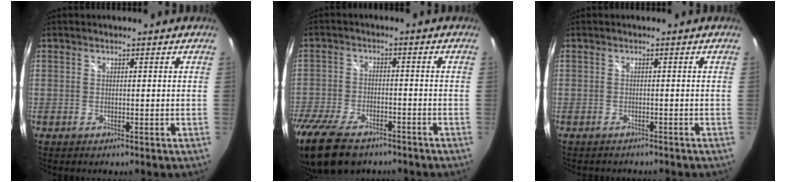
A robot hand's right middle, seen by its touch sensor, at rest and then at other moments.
{"total": 15.0, "force": [-11.2, 6.8, 7.4], "torque": [-0.186, -0.033, -0.195]}
{"total": 2.2, "force": [-2.0, 0.8, 0.5], "torque": [-0.010, -0.007, -0.026]}